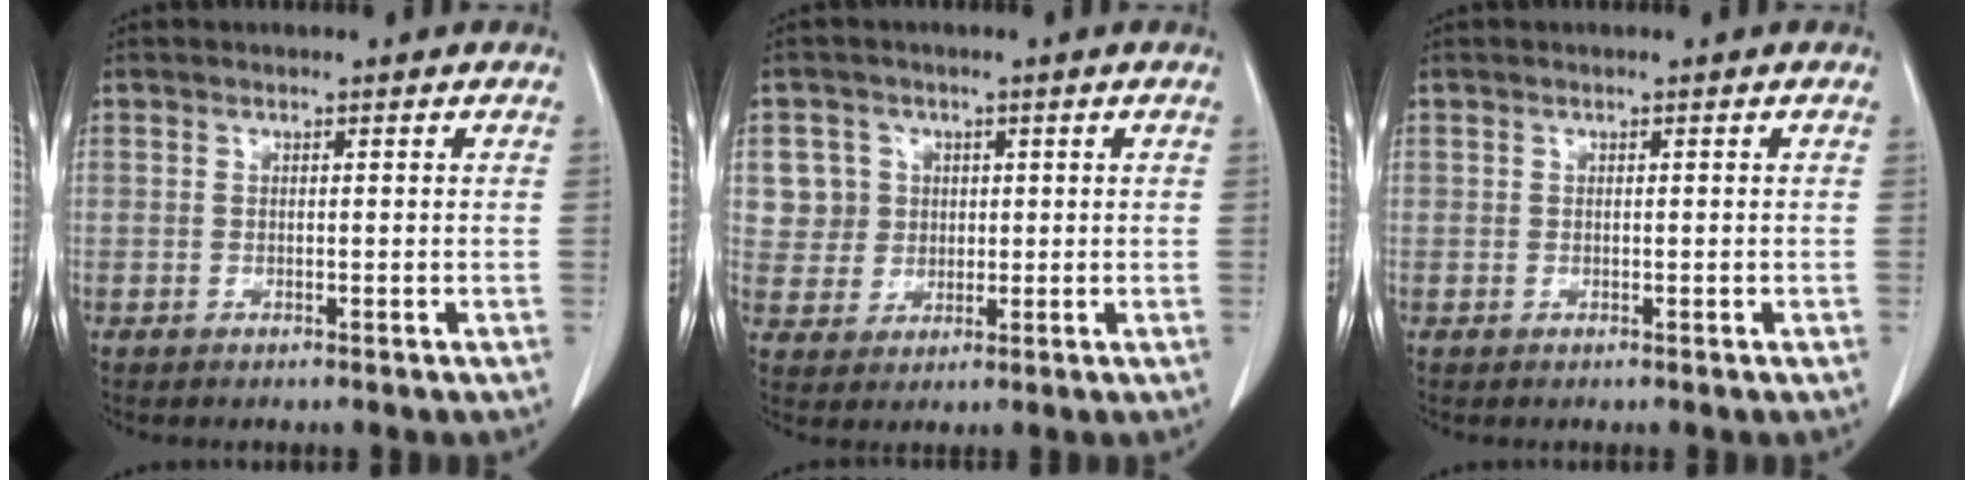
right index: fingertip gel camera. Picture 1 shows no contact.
{"total": 5.6, "force": [1.5, 5.4, 0.1], "torque": [0.009, 0.014, 0.034]}
{"total": 0.0}